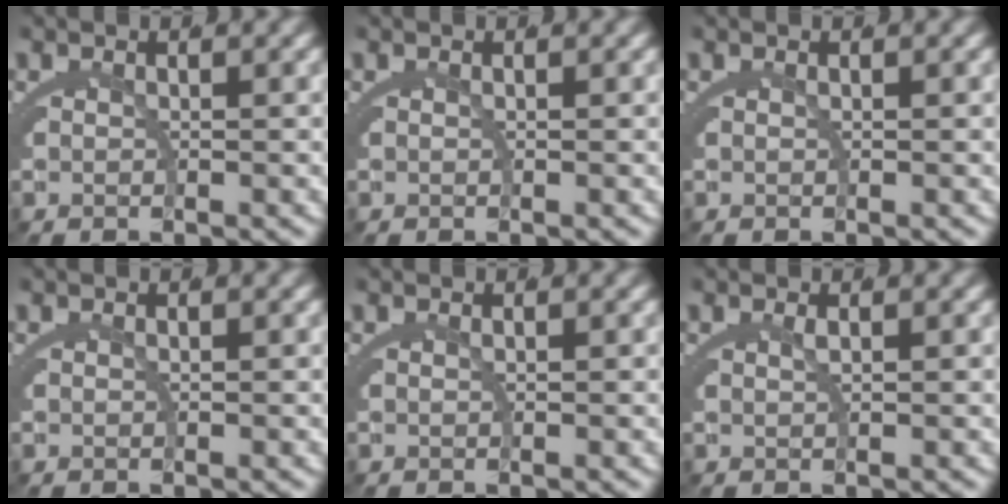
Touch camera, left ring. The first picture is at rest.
{"total": 0.0}
{"total": 0.0}
{"total": 0.0}
{"total": 0.0}
{"total": 1.0, "force": [0.4, -0.8, 0.5], "torque": [-0.003, -0.002, 0.011]}